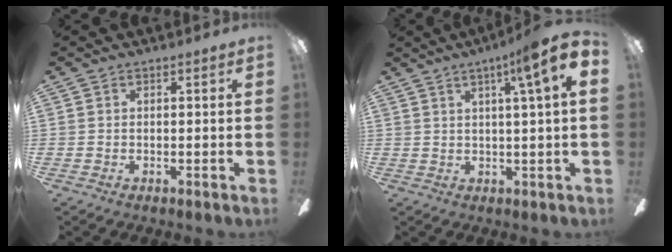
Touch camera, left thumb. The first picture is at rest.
{"total": 9.4, "force": [4.6, 0.2, 8.2], "torque": [-0.123, -0.020, 0.065]}